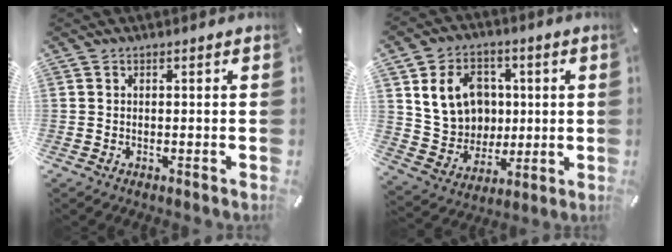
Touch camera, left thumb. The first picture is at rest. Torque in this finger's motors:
{"motor_torque": [1.97, 3.04, 1.06, 0.51, 0.13]}